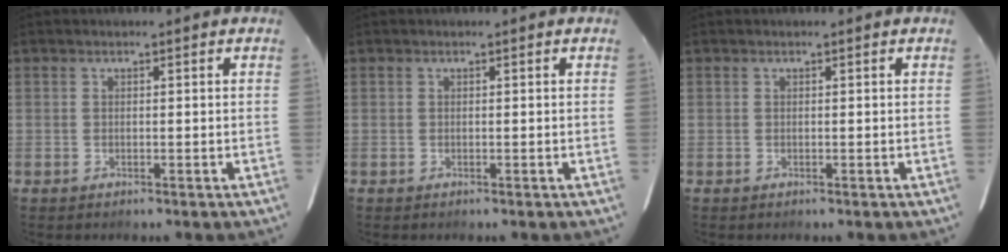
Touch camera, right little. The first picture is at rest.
{"total": 0.0}
{"total": 0.0}